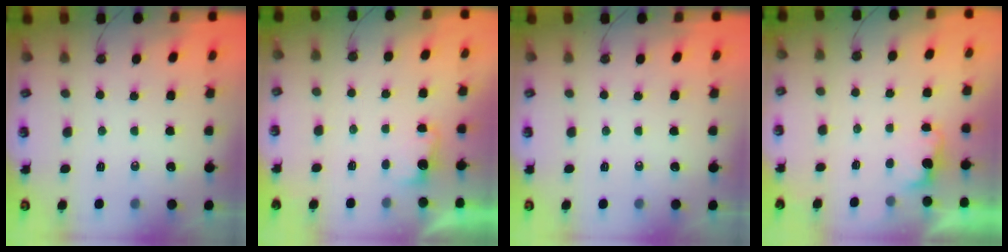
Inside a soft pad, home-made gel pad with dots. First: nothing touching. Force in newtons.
{"total": 2.7, "press": 2.5, "slide": 0.9}
{"total": 0.0}
{"total": 2.1, "press": 2.0, "slide": 0.9}